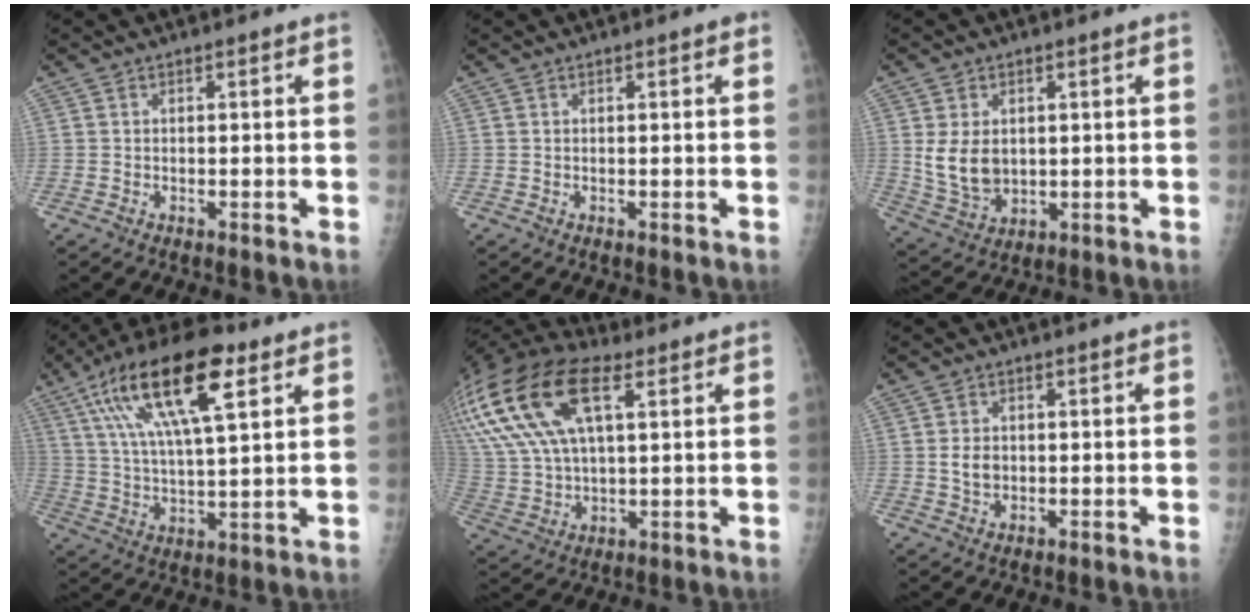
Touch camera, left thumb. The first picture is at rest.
{"total": 0.8, "force": [0.4, 0.2, 0.7], "torque": [-0.012, 0.001, 0.002]}
{"total": 8.4, "force": [1.2, 6.0, 5.7], "torque": [-0.087, -0.012, 0.040]}
{"total": 19.3, "force": [9.0, 6.3, 15.8], "torque": [-0.281, -0.006, 0.158]}
{"total": 25.2, "force": [10.3, 12.4, 19.3], "torque": [-0.422, 0.027, 0.190]}
{"total": 3.6, "force": [0.2, 2.7, 2.3], "torque": [-0.033, 0.000, 0.006]}